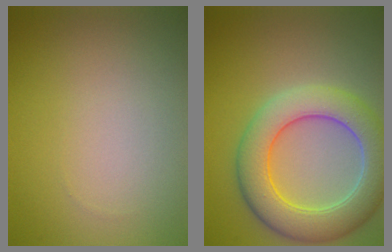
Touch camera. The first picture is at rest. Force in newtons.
{"total": 7.3, "press": 7.3, "slide": 0.5}